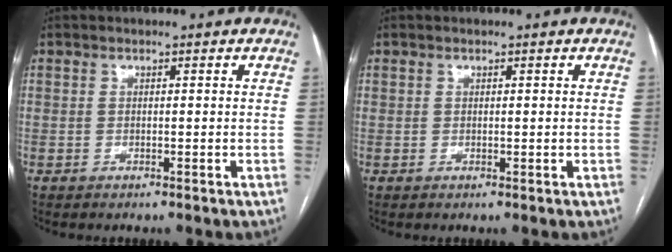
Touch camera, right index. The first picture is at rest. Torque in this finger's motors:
{"motor_torque": [-0.24, 0.08, -0.02, 0.00]}